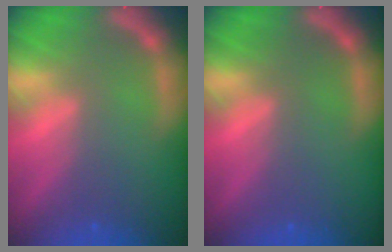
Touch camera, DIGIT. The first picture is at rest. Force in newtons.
{"total": 0.0}